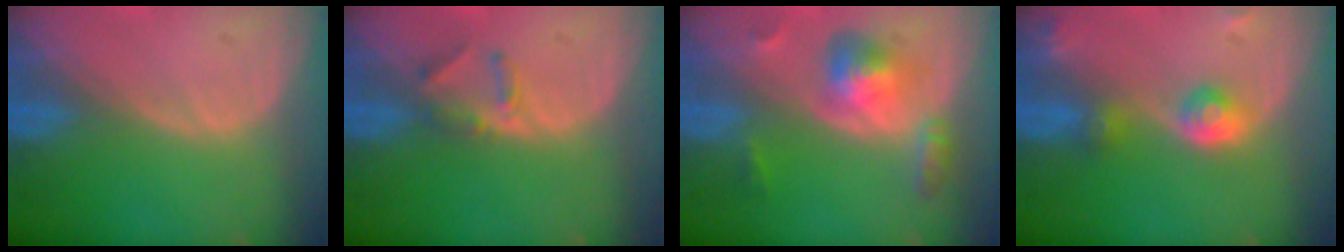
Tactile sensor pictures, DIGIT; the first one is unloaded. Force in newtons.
{"total": 2.5, "press": 2.3, "slide": 1.0}
{"total": 6.2, "press": 5.5, "slide": 2.8}
{"total": 4.3, "press": 4.0, "slide": 1.6}